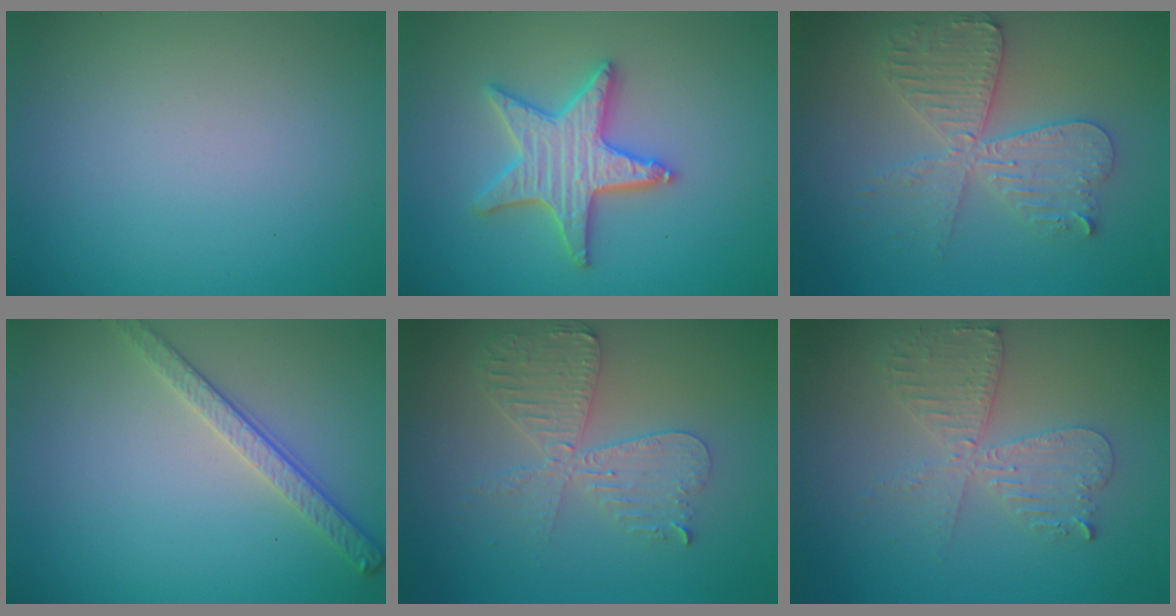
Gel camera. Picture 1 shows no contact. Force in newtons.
{"total": 5.2, "press": 5.1, "slide": 1.0}
{"total": 5.7, "press": 5.7, "slide": 0.8}
{"total": 2.8, "press": 2.5, "slide": 1.2}
{"total": 4.7, "press": 4.0, "slide": 2.4}
{"total": 4.1, "press": 3.5, "slide": 2.2}